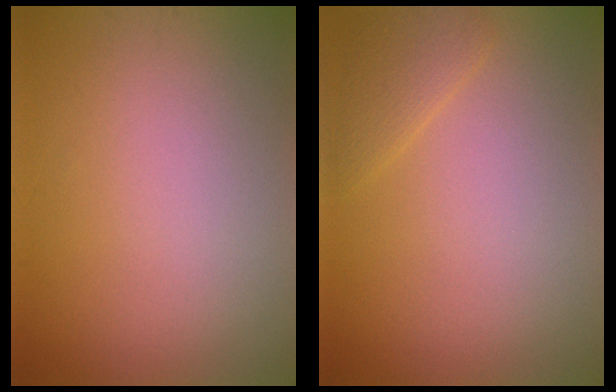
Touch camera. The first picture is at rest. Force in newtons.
{"total": 1.7, "press": 1.7, "slide": 0.1}